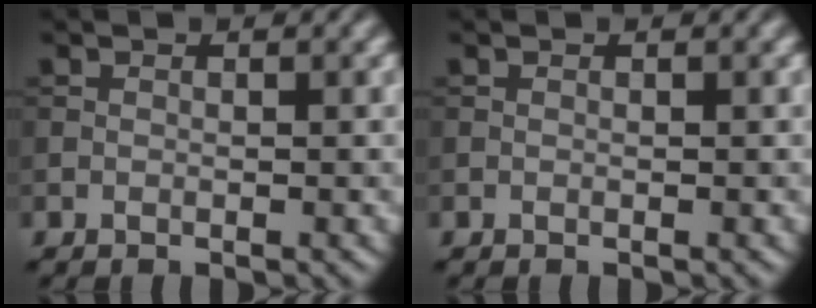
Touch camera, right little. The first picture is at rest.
{"total": 0.0}